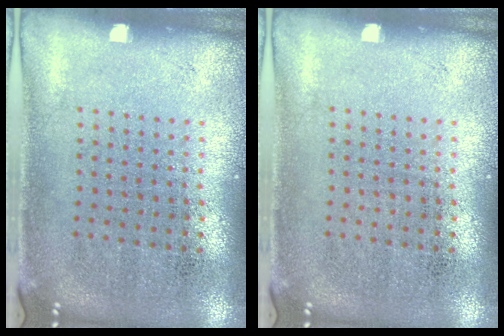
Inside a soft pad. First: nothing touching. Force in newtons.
{"total": 0.0}